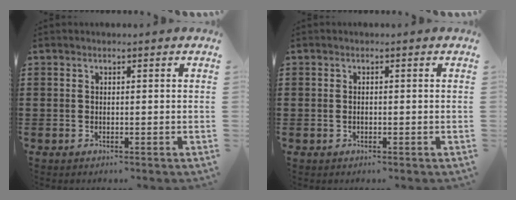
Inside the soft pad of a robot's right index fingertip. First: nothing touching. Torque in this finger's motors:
{"motor_torque": [-0.70, 0.70, 0.01, -0.01]}